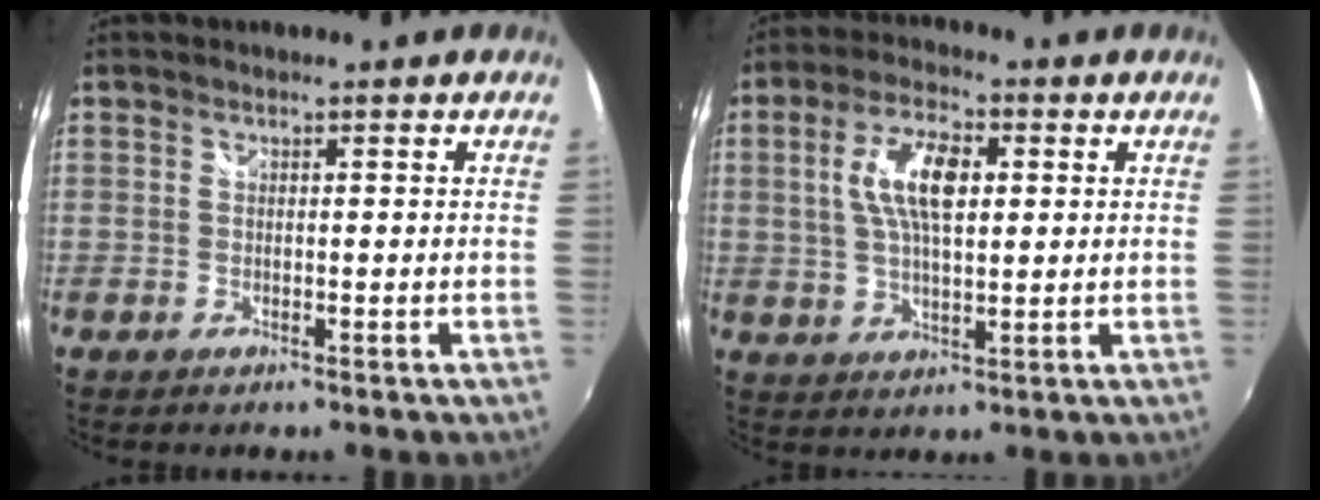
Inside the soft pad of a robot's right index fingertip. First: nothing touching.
{"total": 9.9, "force": [2.1, 4.2, 8.7], "torque": [-0.167, 0.014, 0.038]}